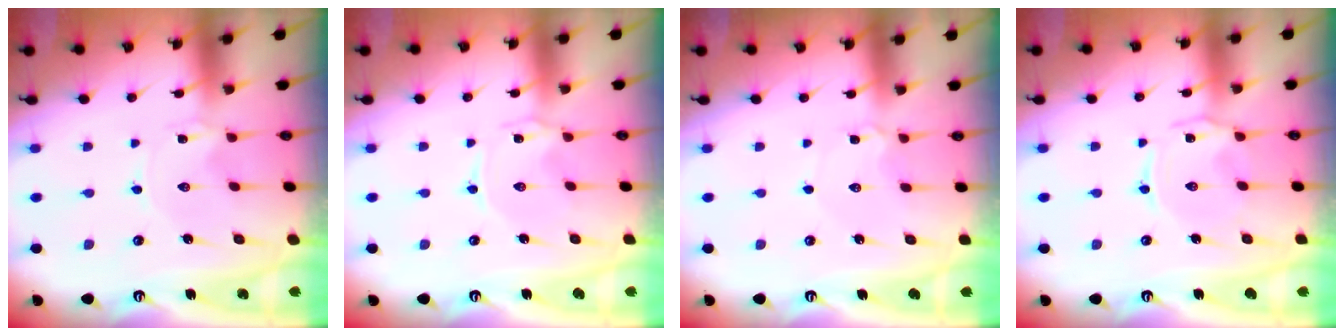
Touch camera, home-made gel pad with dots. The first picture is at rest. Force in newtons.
{"total": 0.6, "press": 0.6, "slide": 0.2}
{"total": 2.6, "press": 2.6, "slide": 0.3}
{"total": 2.0, "press": 1.9, "slide": 0.5}